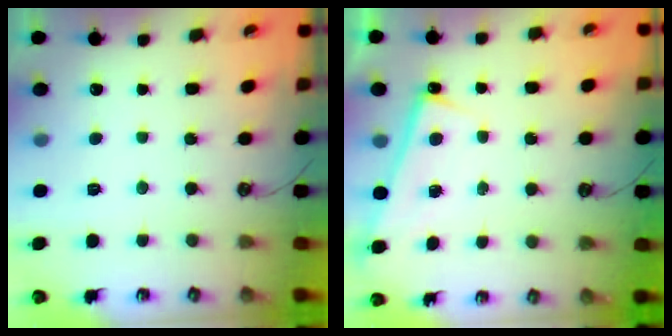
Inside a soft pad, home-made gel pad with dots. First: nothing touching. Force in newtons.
{"total": 0.7, "press": 0.5, "slide": 0.4}